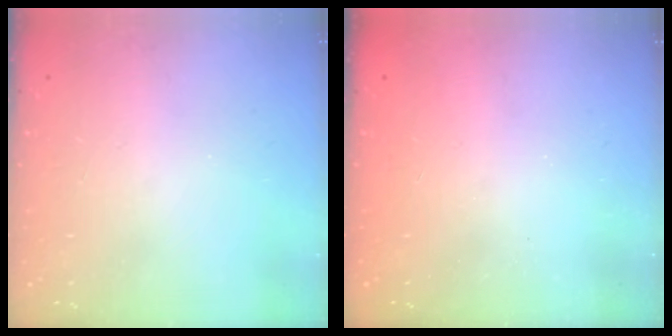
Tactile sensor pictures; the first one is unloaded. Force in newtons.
{"total": 2.3, "press": 2.1, "slide": 0.8}